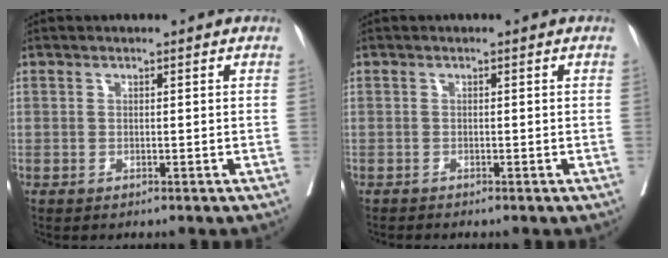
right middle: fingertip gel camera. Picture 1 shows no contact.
{"total": 0.5, "force": [-0.5, -0.2, 0.0], "torque": [-0.004, -0.003, -0.012]}